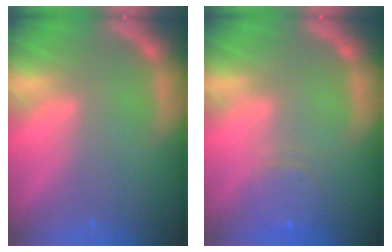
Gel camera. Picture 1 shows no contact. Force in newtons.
{"total": 3.5}